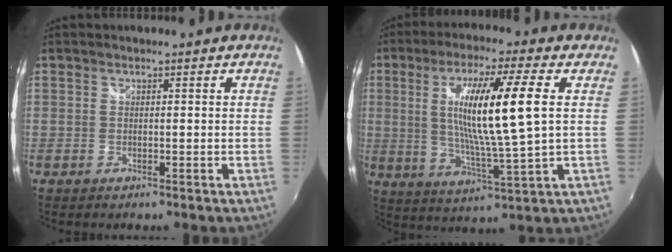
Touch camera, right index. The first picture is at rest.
{"total": 14.7, "force": [2.2, -0.2, 14.5], "torque": [-0.259, -0.010, 0.042]}